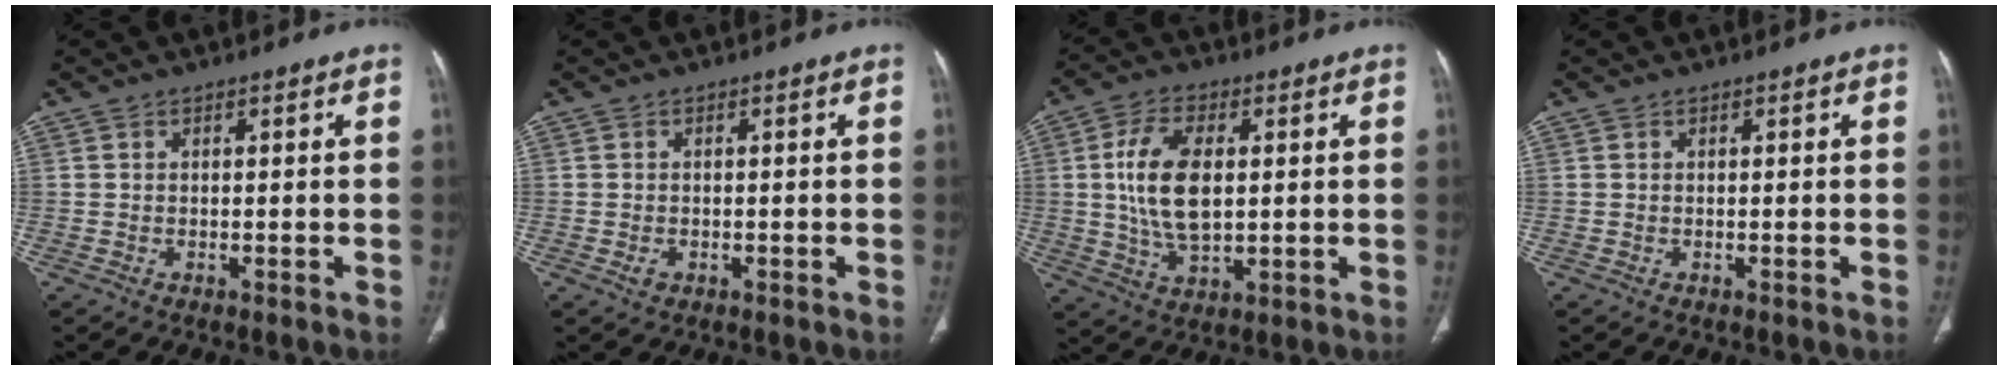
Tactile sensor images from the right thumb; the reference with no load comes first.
{"total": 1.4, "force": [-0.5, 1.1, 0.8], "torque": [-0.010, 0.003, -0.006]}
{"total": 12.3, "force": [1.4, 6.6, 10.3], "torque": [-0.191, -0.005, 0.029]}
{"total": 0.0}